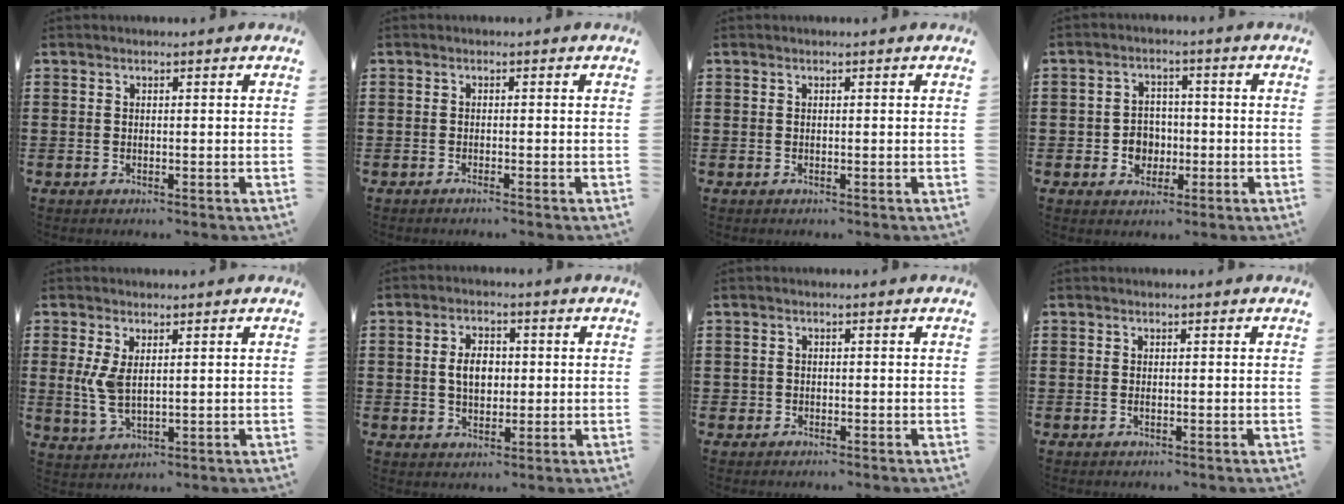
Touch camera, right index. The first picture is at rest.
{"total": 0.7, "force": [-0.6, -0.1, 0.3], "torque": [-0.006, -0.002, -0.012]}
{"total": 0.0}
{"total": 4.2, "force": [-1.2, 3.7, 1.6], "torque": [-0.040, 0.006, -0.026]}
{"total": 4.9, "force": [1.1, 2.2, 4.2], "torque": [-0.106, -0.004, 0.015]}
{"total": 4.4, "force": [0.2, 2.8, 3.4], "torque": [-0.055, 0.004, -0.002]}
{"total": 0.8, "force": [-0.5, 0.7, 0.1], "torque": [-0.004, 0.002, -0.012]}
{"total": 0.0}